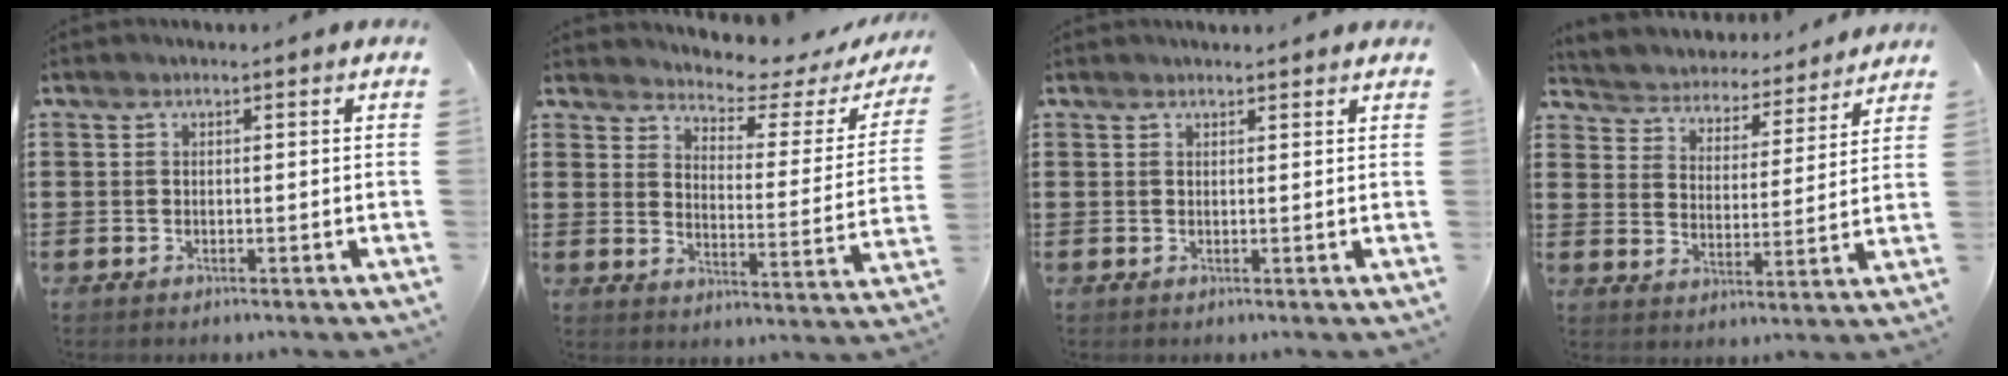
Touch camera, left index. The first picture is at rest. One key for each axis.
{"total": 3.4, "fx": 3.2, "fy": 0.6, "fz": 1.0, "tx": -0.036, "ty": -0.030, "tz": 0.045}
{"total": 1.1, "fx": 1.0, "fy": 0.0, "fz": 0.2, "tx": -0.006, "ty": -0.001, "tz": 0.020}
{"total": 3.7, "fx": 3.7, "fy": 0.3, "fz": -0.6, "tx": -0.015, "ty": -0.036, "tz": 0.054}